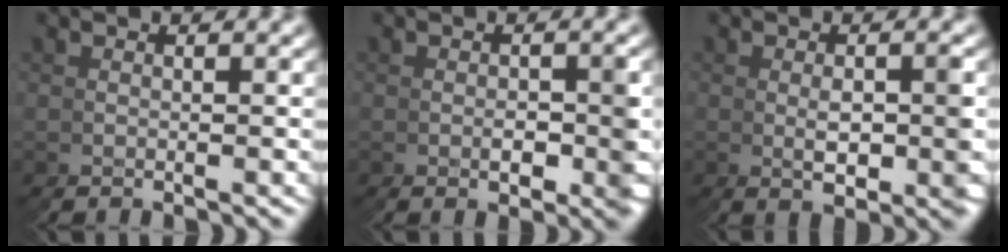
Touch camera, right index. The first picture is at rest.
{"total": 3.3, "force": [-0.4, 1.1, 3.0], "torque": [-0.046, -0.002, -0.003]}
{"total": 2.8, "force": [0.0, -0.3, 2.8], "torque": [-0.035, 0.012, 0.000]}